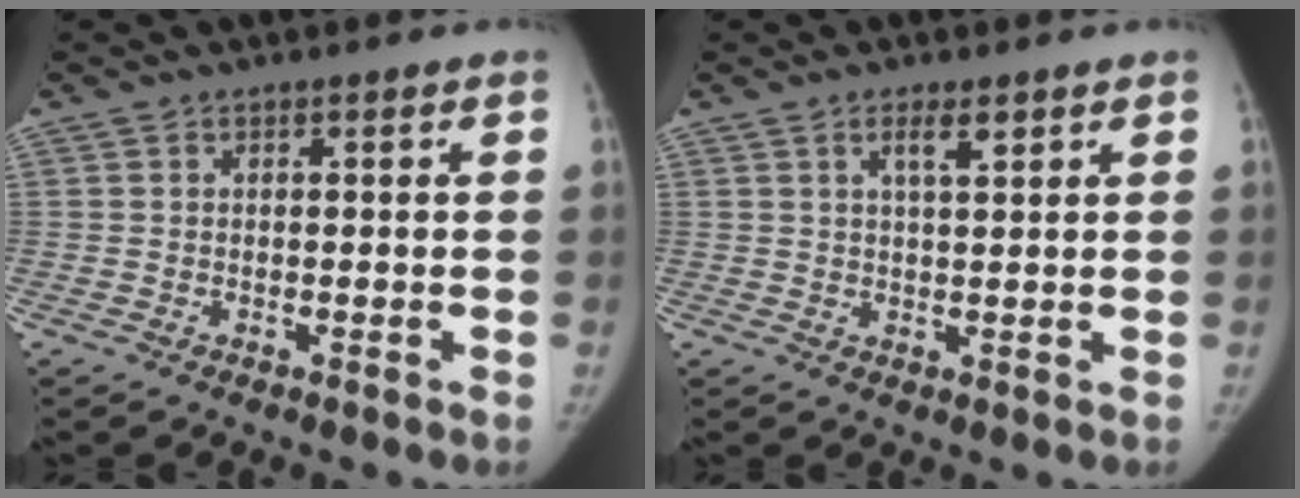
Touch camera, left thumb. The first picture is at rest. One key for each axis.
{"total": 3.3, "fx": 1.9, "fy": 0.9, "fz": 2.6, "tx": -0.041, "ty": -0.010, "tz": 0.035}